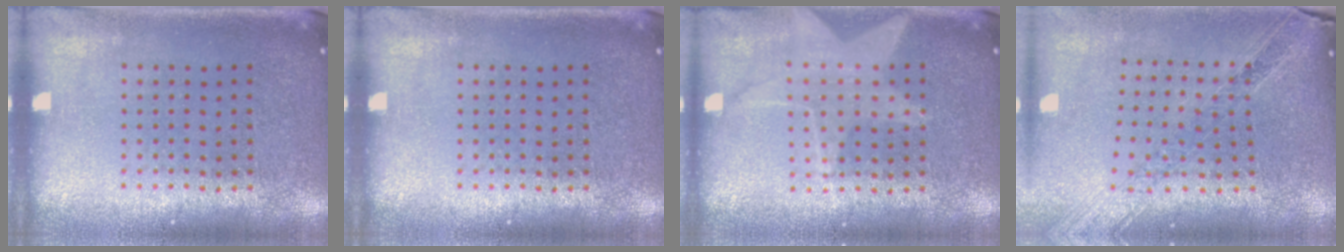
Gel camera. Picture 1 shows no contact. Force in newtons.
{"total": 0.0}
{"total": 1.4, "press": 1.4, "slide": 0.1}
{"total": 1.1, "press": 1.1, "slide": 0.3}